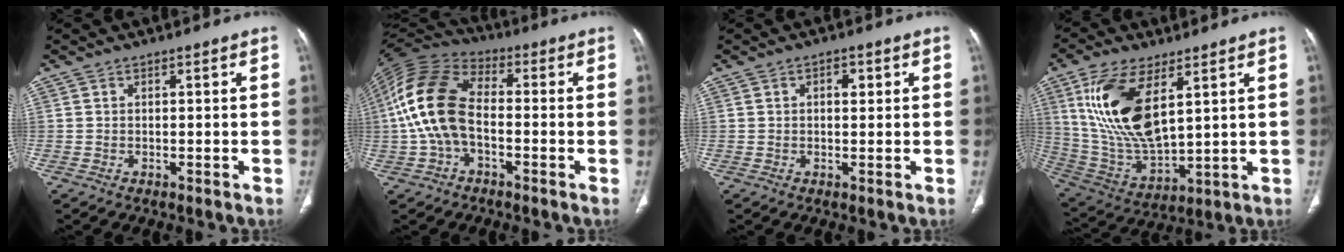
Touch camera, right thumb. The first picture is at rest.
{"total": 15.0, "force": [-1.6, 9.1, 11.8], "torque": [-0.248, 0.035, -0.038]}
{"total": 2.4, "force": [0.8, 1.3, 1.8], "torque": [-0.021, 0.001, 0.009]}
{"total": 18.4, "force": [6.7, 8.2, 15.0], "torque": [-0.292, -0.028, 0.142]}